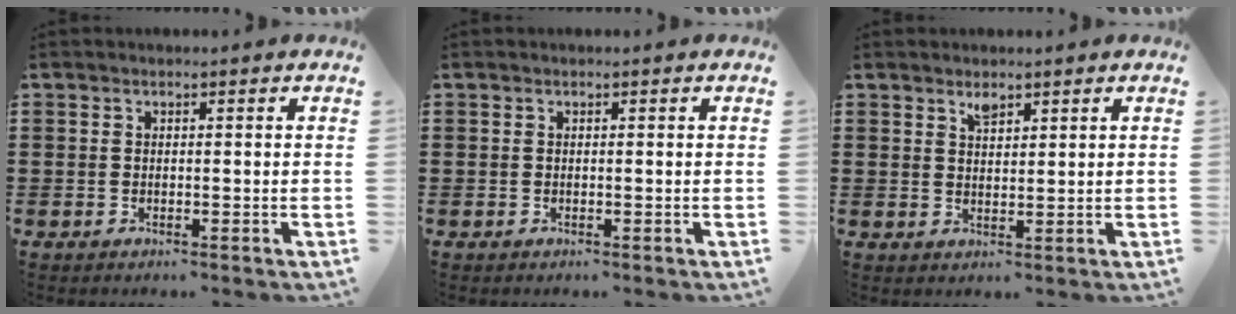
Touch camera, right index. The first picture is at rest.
{"total": 0.0}
{"total": 1.8, "force": [1.5, 0.6, 0.7], "torque": [-0.017, 0.003, 0.028]}